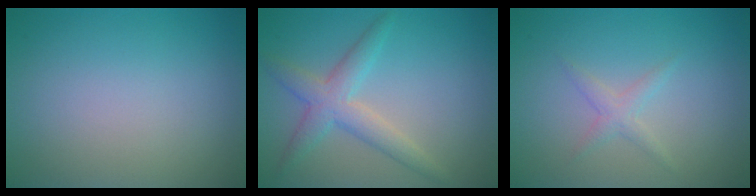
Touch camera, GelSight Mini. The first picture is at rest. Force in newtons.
{"total": 3.5, "press": 3.5, "slide": 0.2}
{"total": 1.3, "press": 1.3, "slide": 0.1}